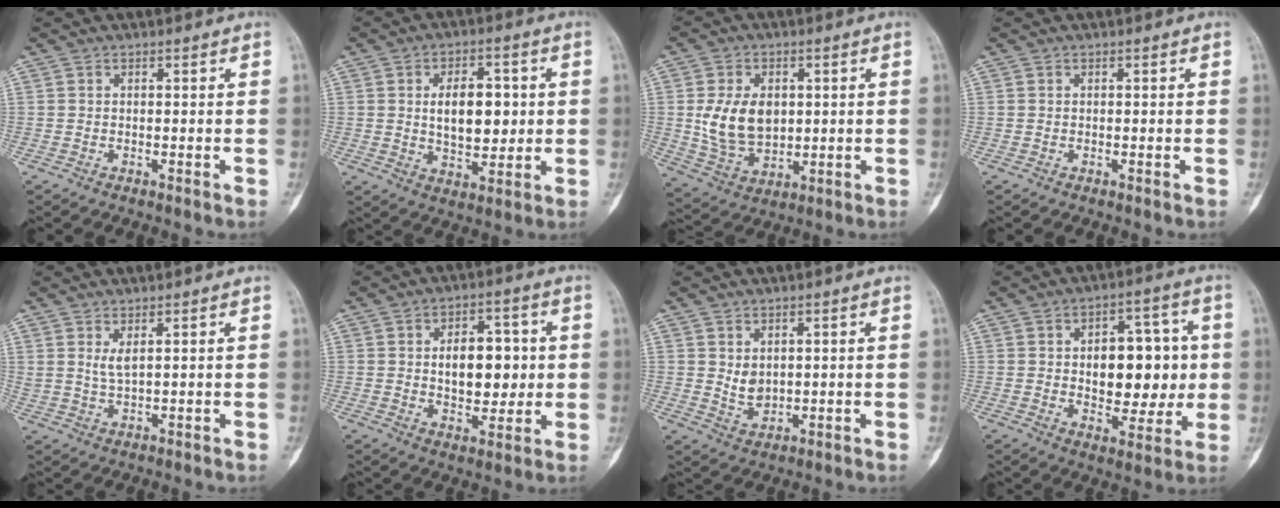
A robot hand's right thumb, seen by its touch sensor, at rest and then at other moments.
{"total": 10.5, "force": [1.2, 6.1, 8.4], "torque": [-0.099, -0.004, 0.026]}
{"total": 11.6, "force": [1.2, 8.1, 8.2], "torque": [-0.128, -0.012, 0.037]}
{"total": 0.0}
{"total": 2.8, "force": [1.4, 0.8, 2.3], "torque": [-0.050, -0.013, 0.035]}
{"total": 11.2, "force": [0.9, 6.9, 8.8], "torque": [-0.088, 0.003, 0.020]}
{"total": 3.8, "force": [1.0, 2.8, 2.4], "torque": [-0.033, -0.015, 0.030]}
{"total": 15.0, "force": [0.8, 8.9, 12.0], "torque": [-0.112, 0.013, 0.016]}